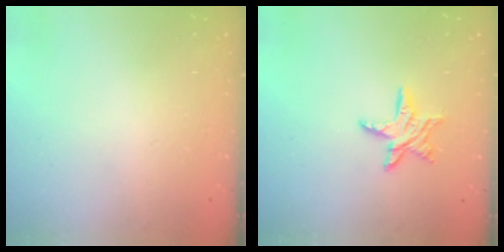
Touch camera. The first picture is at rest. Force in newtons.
{"total": 8.8, "press": 8.8, "slide": 0.6}